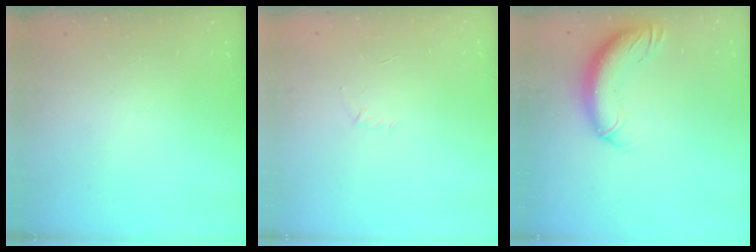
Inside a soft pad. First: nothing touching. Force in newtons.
{"total": 2.9, "press": 2.8, "slide": 0.7}
{"total": 13.1, "press": 12.8, "slide": 2.9}